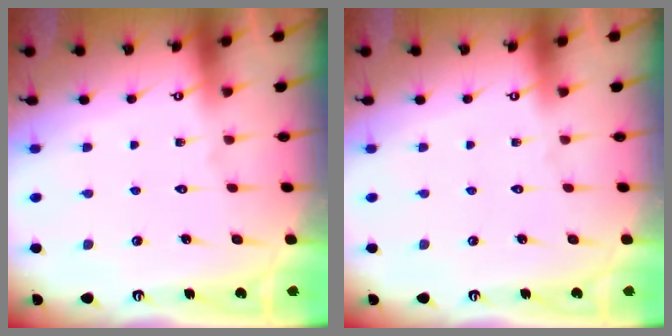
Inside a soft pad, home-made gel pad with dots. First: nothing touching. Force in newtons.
{"total": 0.0}